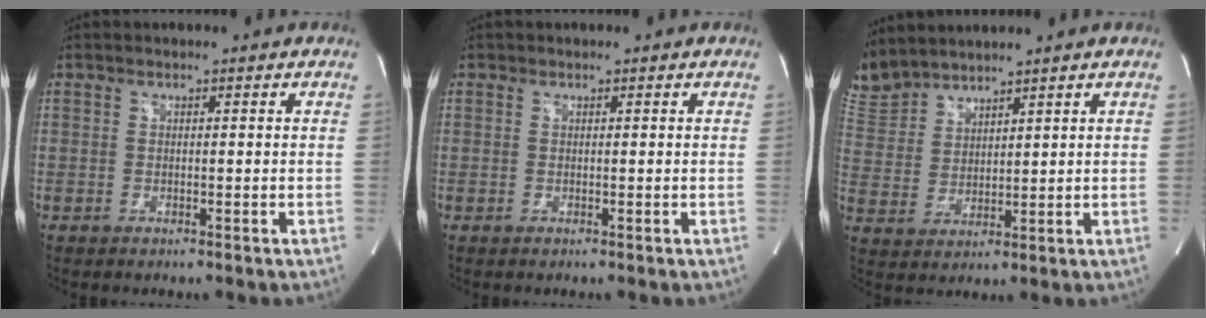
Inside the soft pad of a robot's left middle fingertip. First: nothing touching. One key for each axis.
{"total": 0.0}
{"total": 7.9, "fx": 7.7, "fy": 1.6, "fz": 0.9, "tx": -0.038, "ty": 0.013, "tz": 0.173}